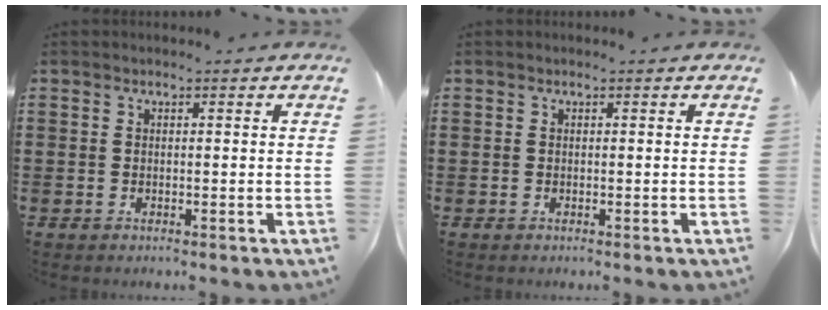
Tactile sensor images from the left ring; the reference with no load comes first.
{"total": 0.0}